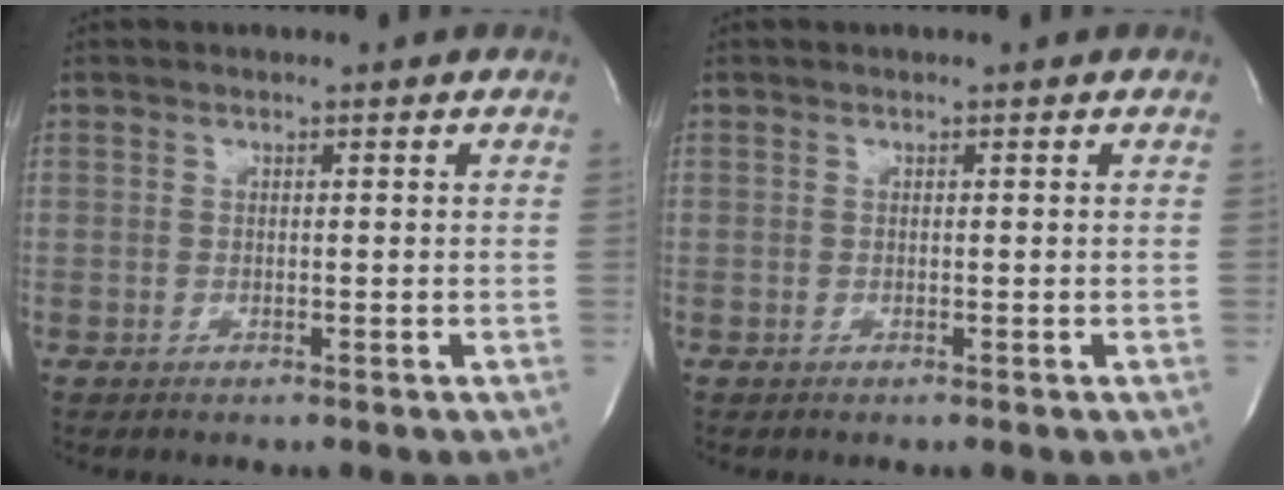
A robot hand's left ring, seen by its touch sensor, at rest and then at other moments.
{"total": 0.0}